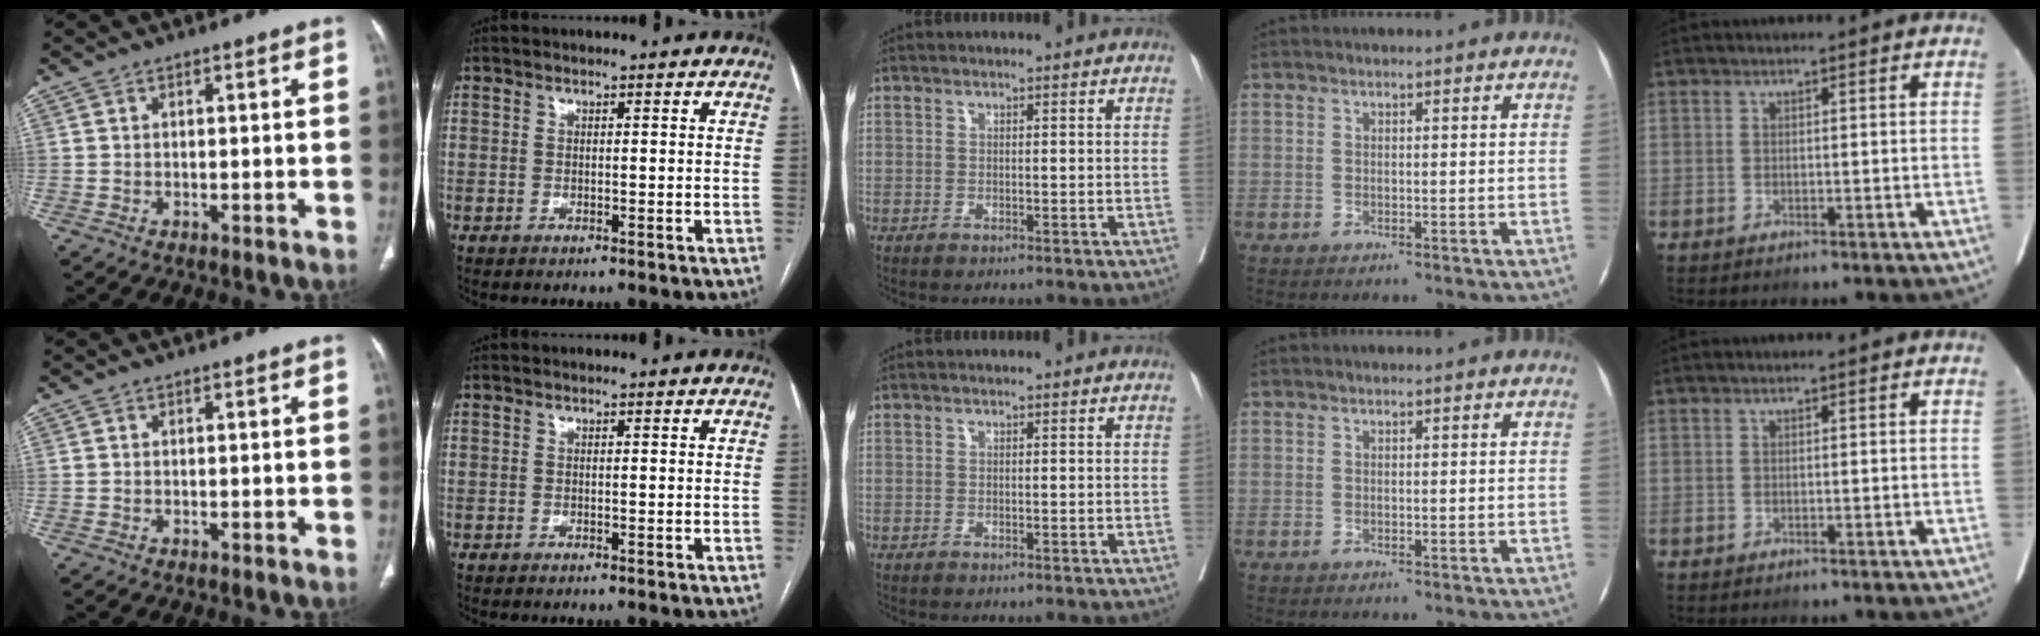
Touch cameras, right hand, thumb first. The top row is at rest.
{}